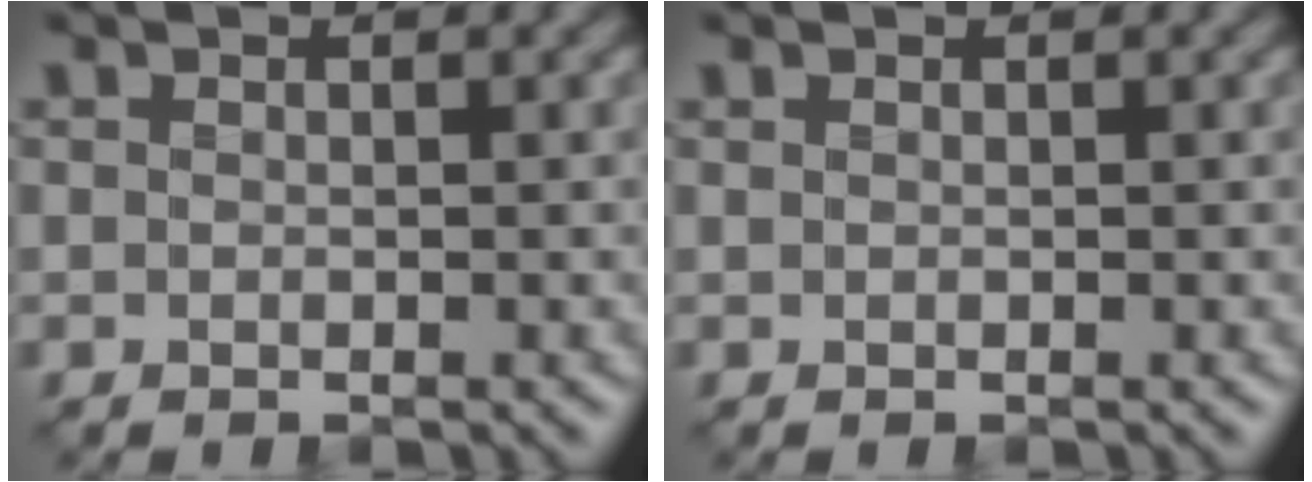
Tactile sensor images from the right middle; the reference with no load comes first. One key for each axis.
{"total": 0.0}